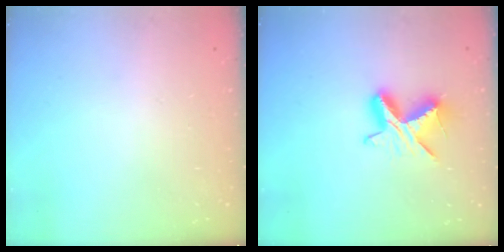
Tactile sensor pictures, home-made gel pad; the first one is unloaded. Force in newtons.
{"total": 8.5, "press": 8.5, "slide": 0.4}